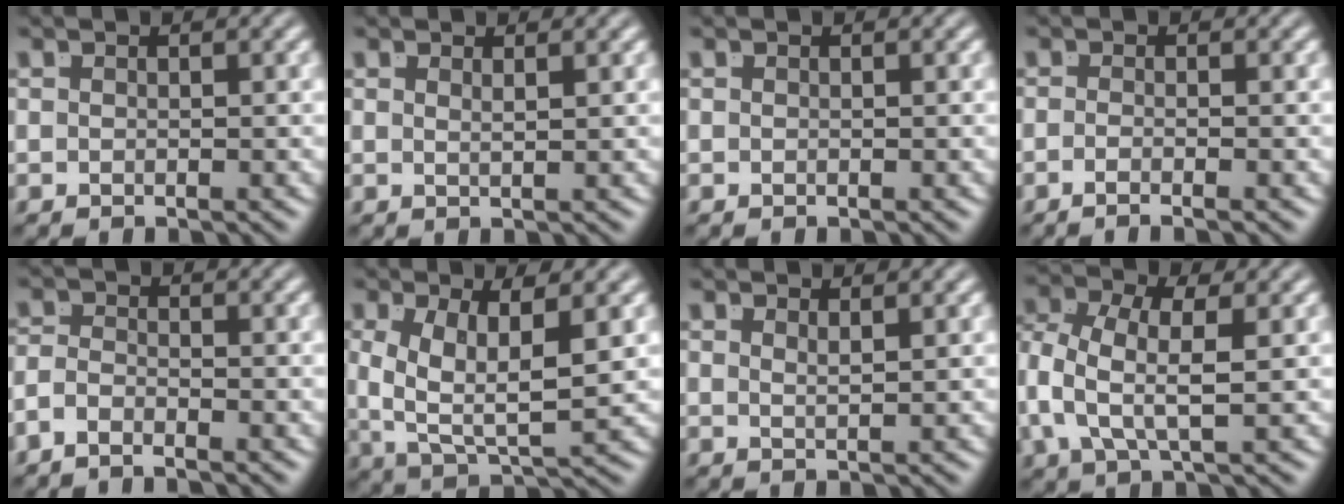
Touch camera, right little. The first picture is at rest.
{"total": 1.5, "force": [0.5, -1.3, 0.4], "torque": [-0.003, -0.009, 0.017]}
{"total": 0.0}
{"total": 1.9, "force": [-1.4, -0.6, 1.1], "torque": [-0.017, -0.003, -0.027]}
{"total": 2.1, "force": [-1.9, 0.6, 0.9], "torque": [-0.022, -0.015, -0.031]}
{"total": 6.0, "force": [0.3, 2.9, 5.2], "torque": [-0.110, -0.034, 0.030]}
{"total": 1.6, "force": [0.8, -1.4, 0.4], "torque": [-0.004, -0.010, 0.024]}
{"total": 5.4, "force": [0.6, 3.2, 4.3], "torque": [-0.110, -0.023, 0.018]}